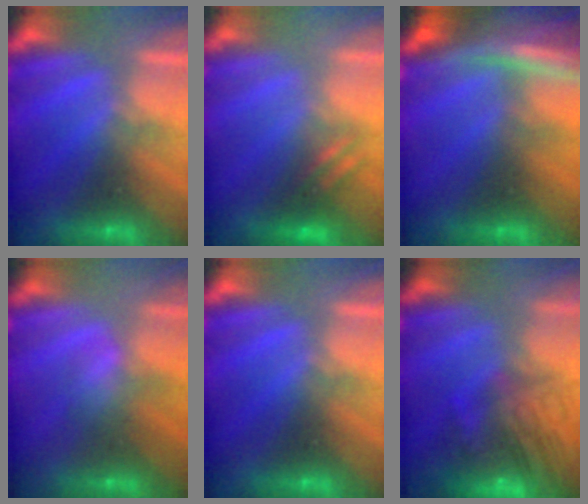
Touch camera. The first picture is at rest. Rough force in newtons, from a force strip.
{"total": 2.5}
{"total": 9.1}
{"total": 3.0}
{"total": 0.0}
{"total": 6.3}